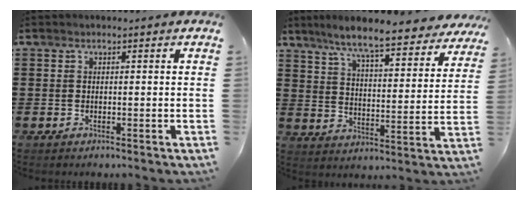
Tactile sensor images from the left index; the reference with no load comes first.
{"total": 7.9, "force": [7.1, -0.2, 3.6], "torque": [-0.099, -0.044, 0.118]}